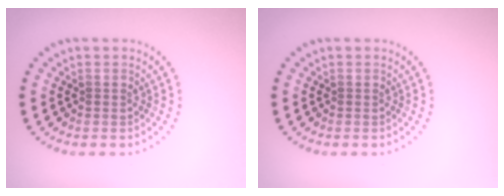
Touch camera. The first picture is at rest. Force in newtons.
{"total": 0.0}